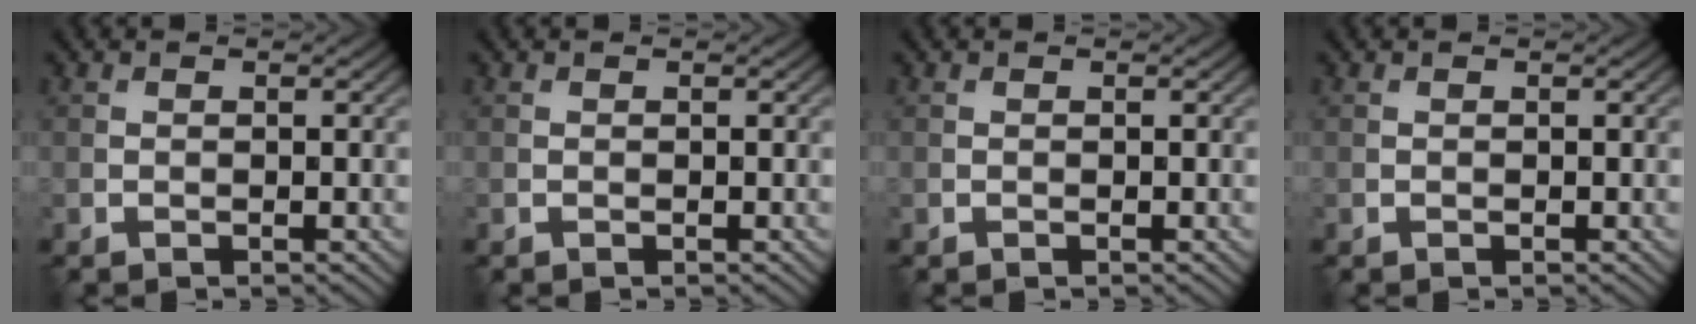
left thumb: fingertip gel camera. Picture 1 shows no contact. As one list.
[{"total": 0.0}, {"total": 0.0}, {"total": 0.0}]